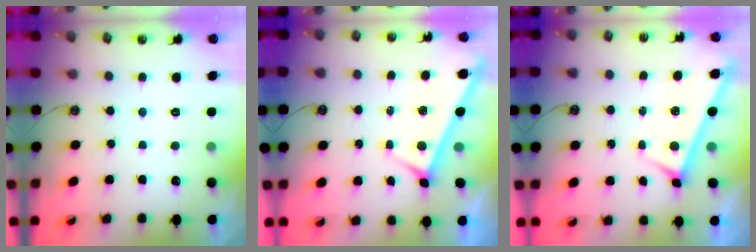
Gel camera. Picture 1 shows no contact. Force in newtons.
{"total": 4.0, "press": 4.0, "slide": 0.4}
{"total": 3.1, "press": 3.1, "slide": 0.3}